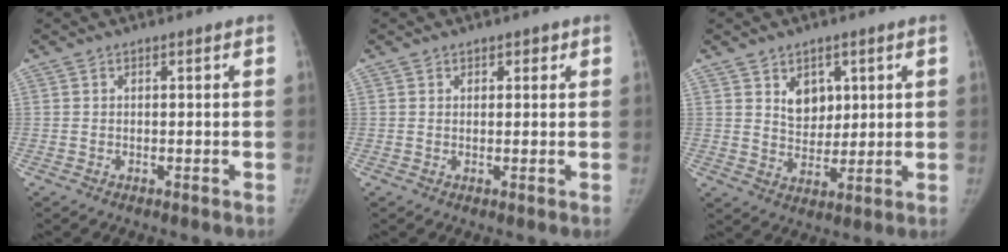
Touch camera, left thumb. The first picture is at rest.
{"total": 1.4, "force": [0.9, 0.9, 0.5], "torque": [0.009, -0.003, 0.008]}
{"total": 6.5, "force": [2.6, 4.7, 3.6], "torque": [-0.026, -0.020, 0.048]}